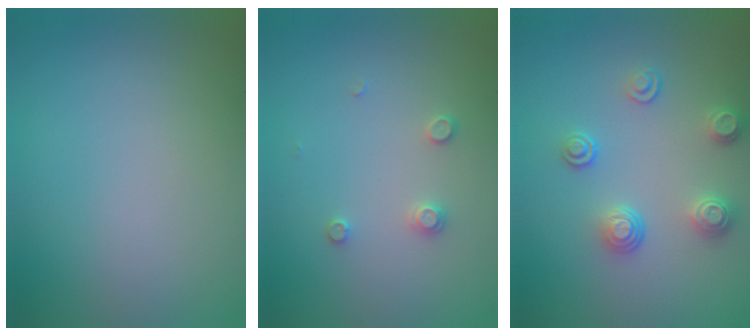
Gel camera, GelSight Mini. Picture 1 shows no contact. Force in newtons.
{"total": 1.3, "press": 1.3, "slide": 0.2}
{"total": 2.9, "press": 2.6, "slide": 1.4}